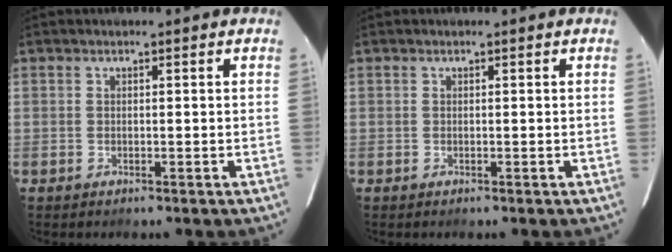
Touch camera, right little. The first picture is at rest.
{"total": 0.0}